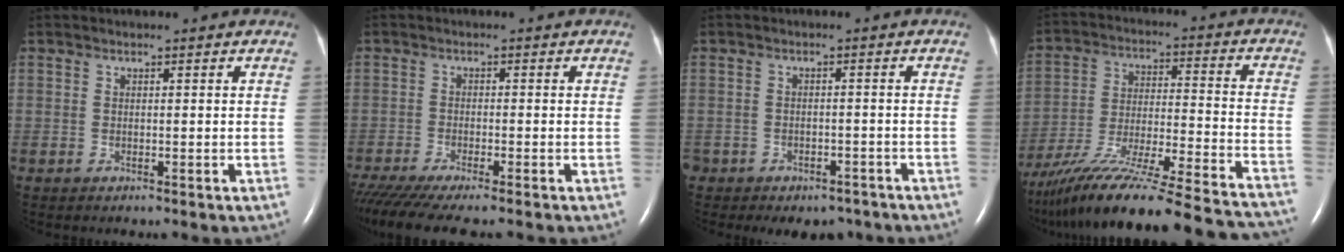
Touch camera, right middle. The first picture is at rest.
{"total": 10.1, "force": [-8.5, 0.5, 5.4], "torque": [-0.081, -0.026, -0.138]}
{"total": 9.0, "force": [-7.2, 4.9, 2.4], "torque": [-0.040, 0.002, -0.090]}
{"total": 35.5, "force": [-30.9, 2.7, 17.3], "torque": [-0.250, -0.063, -0.449]}